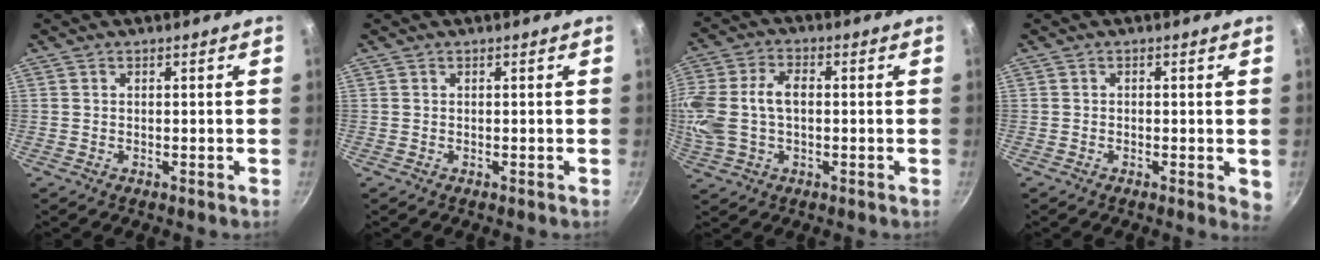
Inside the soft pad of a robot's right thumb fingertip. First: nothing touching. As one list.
[{"total": 0.0}, {"total": 13.9, "force": [0.3, 9.1, 10.6], "torque": [-0.230, 0.020, 0.001]}, {"total": 2.7, "force": [-0.5, 1.2, 2.3], "torque": [-0.025, -0.005, -0.009]}]